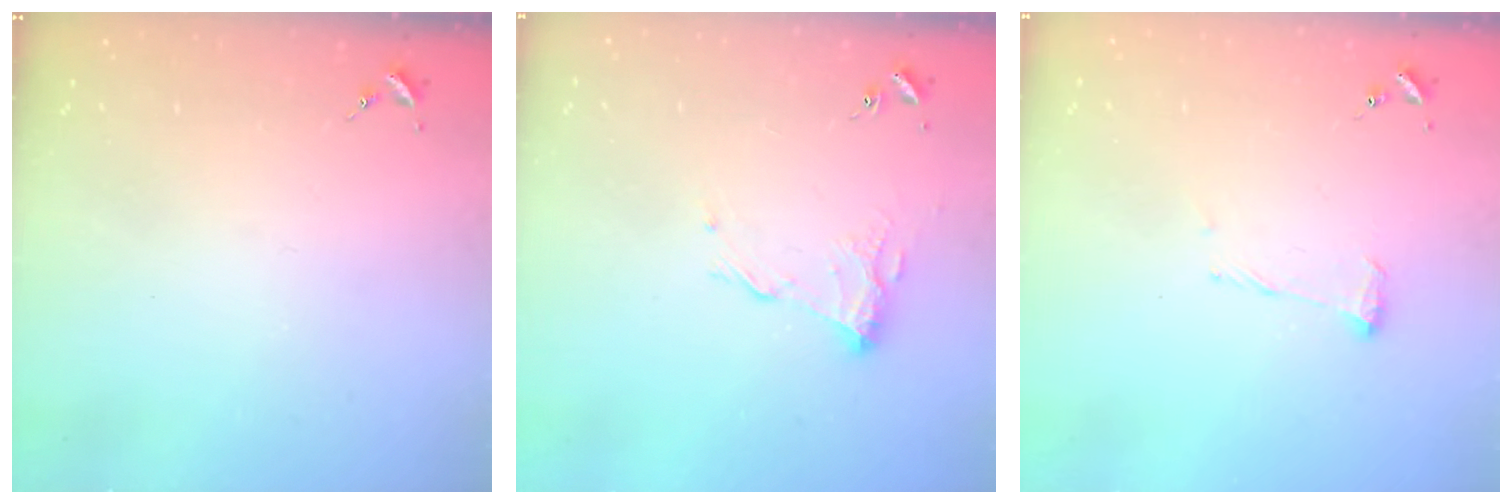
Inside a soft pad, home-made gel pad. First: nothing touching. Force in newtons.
{"total": 10.0, "press": 10.0, "slide": 0.3}
{"total": 8.2, "press": 8.2, "slide": 0.2}